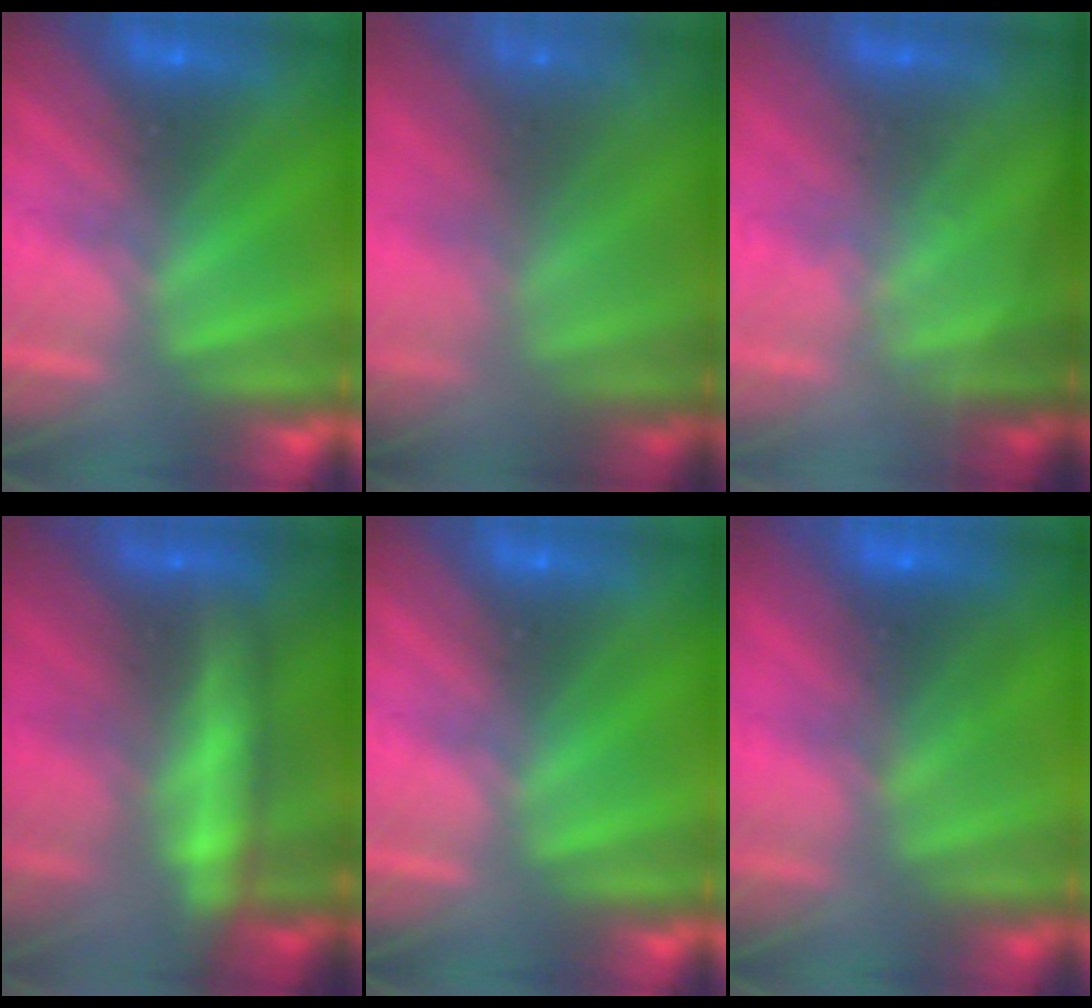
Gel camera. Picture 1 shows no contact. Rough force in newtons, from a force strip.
{"total": 7.3}
{"total": 1.3}
{"total": 9.8}
{"total": 0.0}
{"total": 6.8}